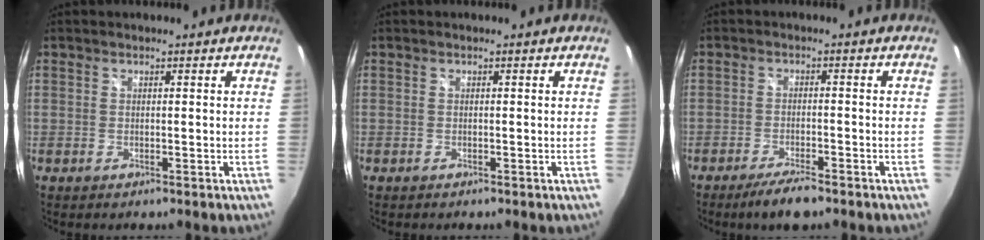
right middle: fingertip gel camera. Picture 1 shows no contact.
{"total": 0.0}
{"total": 5.6, "force": [-4.4, 1.0, 3.4], "torque": [-0.077, -0.007, -0.078]}